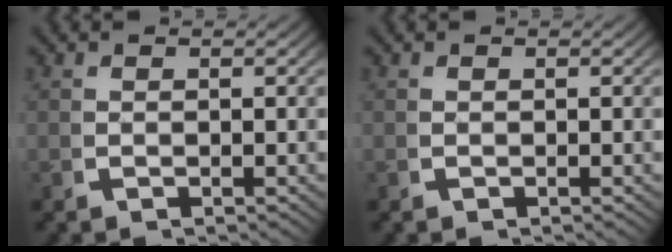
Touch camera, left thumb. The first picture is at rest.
{"total": 0.0}